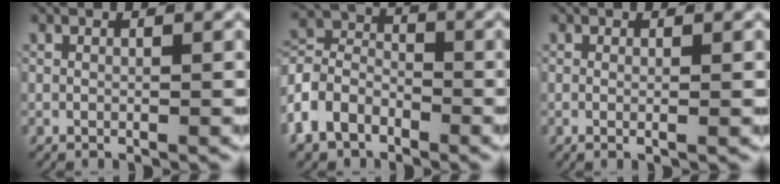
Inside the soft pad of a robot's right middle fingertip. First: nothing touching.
{"total": 7.1, "force": [-1.7, 5.9, 3.6], "torque": [-0.083, -0.019, -0.034]}
{"total": 0.8, "force": [-0.1, -0.1, 0.8], "torque": [-0.017, -0.005, -0.002]}